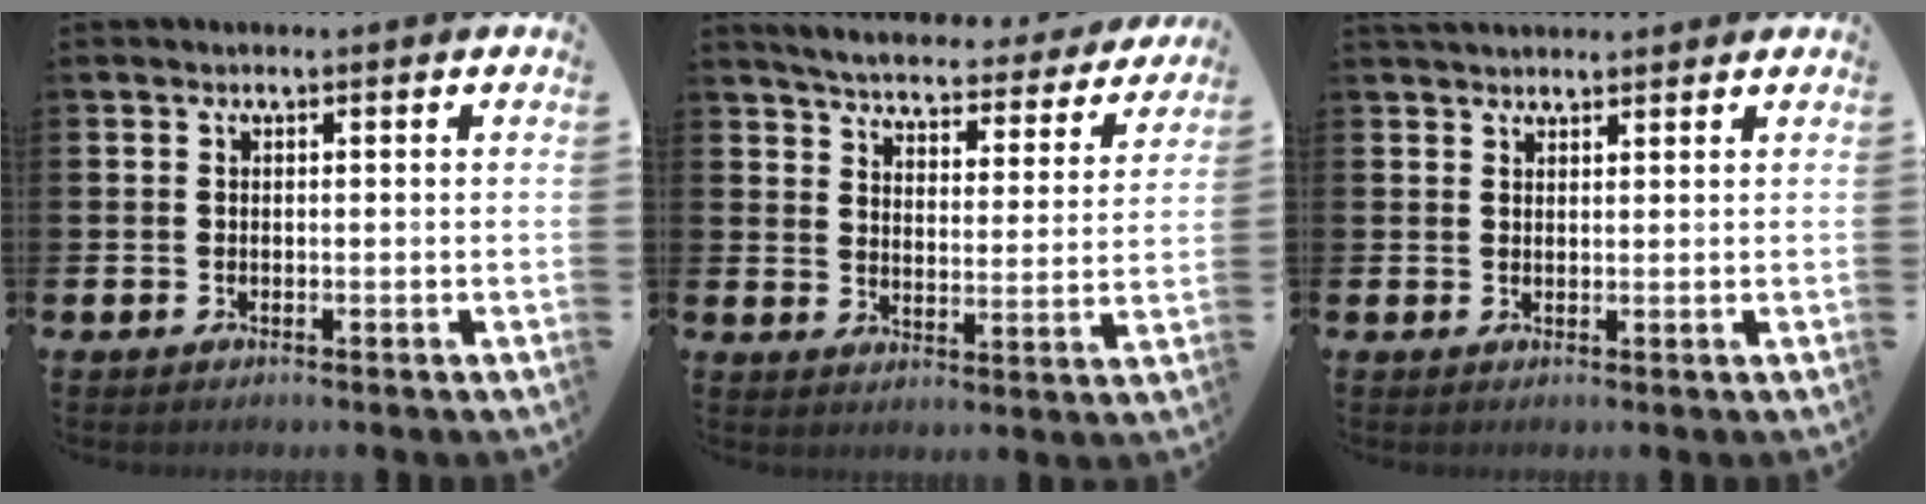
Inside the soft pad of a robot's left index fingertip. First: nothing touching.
{"total": 4.8, "force": [4.6, 0.7, 1.2], "torque": [-0.051, -0.036, 0.074]}
{"total": 2.2, "force": [2.1, 0.5, 0.3], "torque": [-0.001, -0.007, 0.037]}